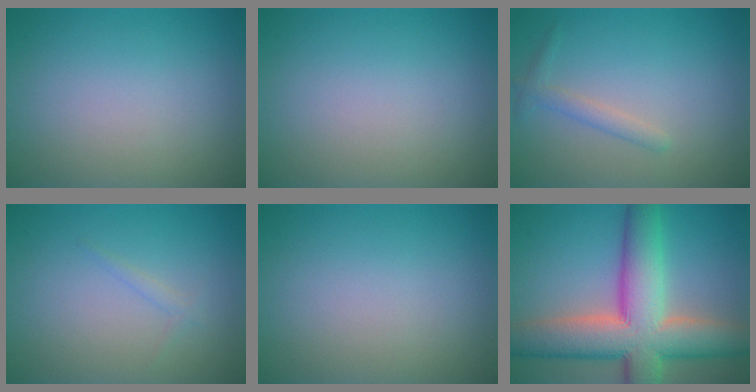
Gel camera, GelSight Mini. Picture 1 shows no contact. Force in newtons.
{"total": 0.0}
{"total": 1.5, "press": 1.5, "slide": 0.1}
{"total": 0.8, "press": 0.8, "slide": 0.1}
{"total": 0.0}
{"total": 11.8, "press": 11.8, "slide": 0.8}